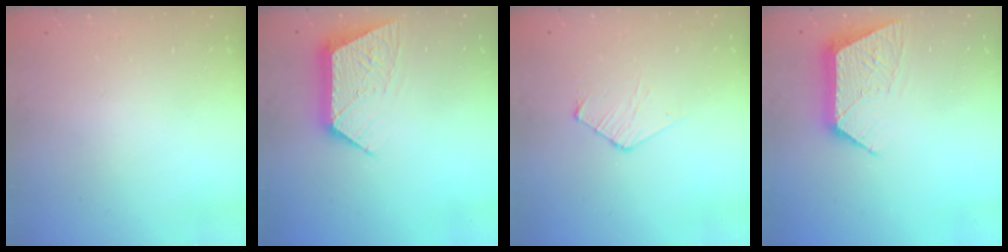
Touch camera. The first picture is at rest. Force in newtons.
{"total": 10.6, "press": 10.6, "slide": 0.7}
{"total": 6.5, "press": 6.4, "slide": 0.7}
{"total": 10.6, "press": 10.6, "slide": 0.7}